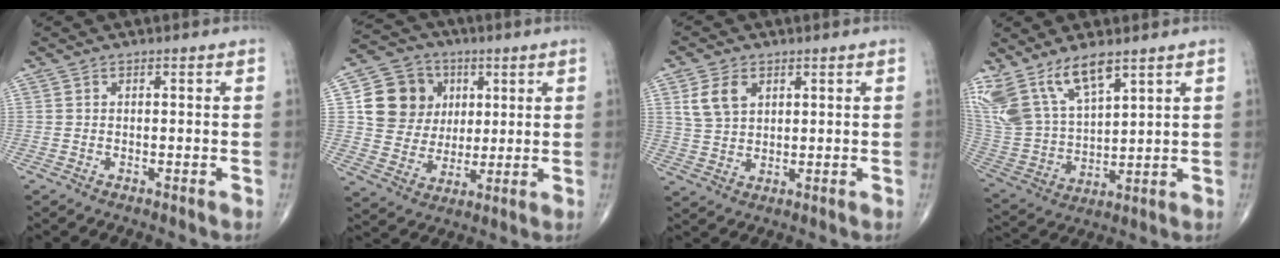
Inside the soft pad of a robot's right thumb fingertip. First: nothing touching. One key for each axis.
{"total": 13.6, "fx": 3.5, "fy": 12.2, "fz": 4.8, "tx": -0.051, "ty": 0.002, "tz": 0.065}
{"total": 6.3, "fx": 2.6, "fy": 4.3, "fz": 3.9, "tx": -0.066, "ty": -0.004, "tz": 0.056}
{"total": 16.4, "fx": 10.8, "fy": 6.6, "fz": 10.3, "tx": -0.204, "ty": -0.042, "tz": 0.232}